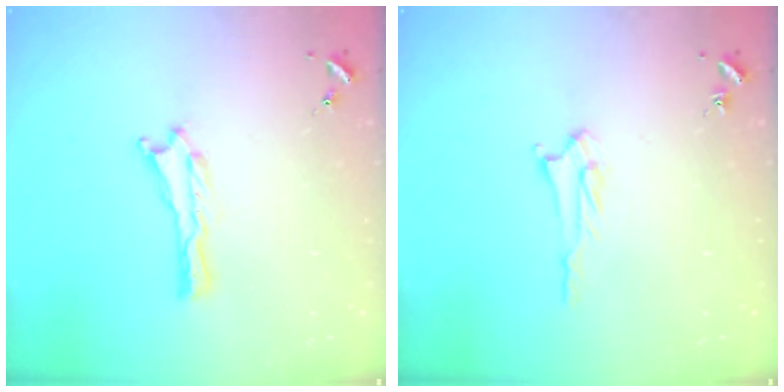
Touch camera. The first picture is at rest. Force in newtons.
{"total": 2.6, "press": 2.6, "slide": 0.3}